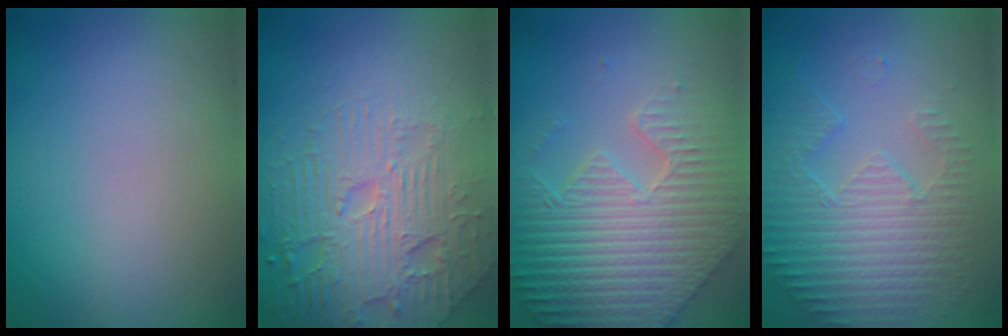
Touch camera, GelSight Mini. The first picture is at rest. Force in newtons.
{"total": 7.1, "press": 5.5, "slide": 4.6}
{"total": 9.2, "press": 6.5, "slide": 6.6}
{"total": 5.6, "press": 3.5, "slide": 4.3}